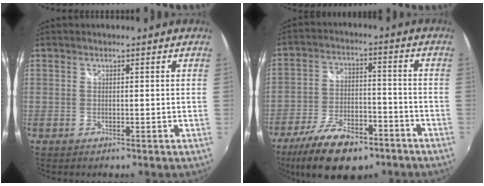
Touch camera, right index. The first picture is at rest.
{"total": 16.6, "force": [-11.2, 7.2, 9.9], "torque": [-0.209, -0.022, -0.182]}